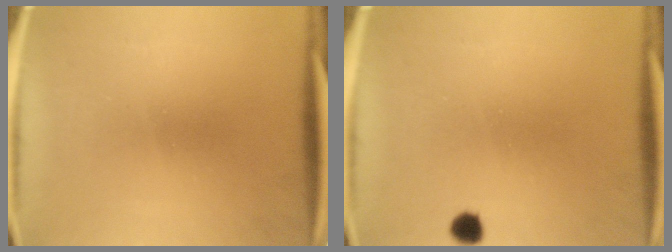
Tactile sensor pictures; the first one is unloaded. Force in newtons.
{"total": 2.1}